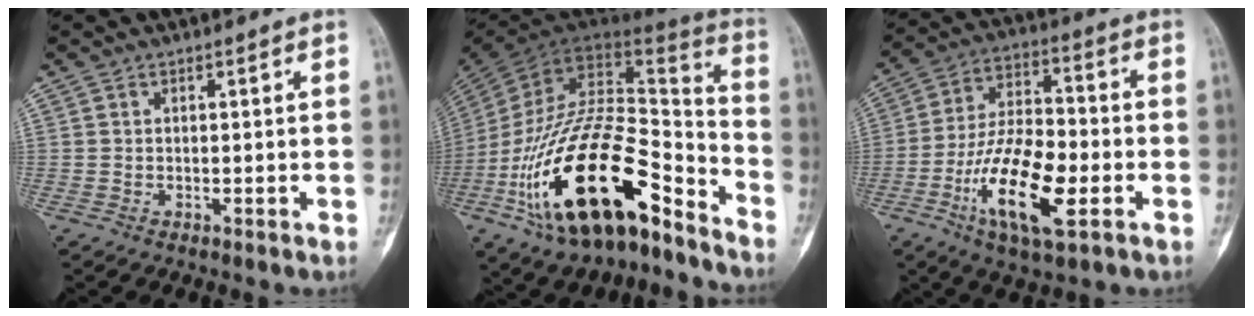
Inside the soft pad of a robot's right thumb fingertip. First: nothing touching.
{"total": 30.1, "force": [-15.5, 13.3, 22.1], "torque": [-0.400, 0.073, -0.259]}
{"total": 17.2, "force": [-5.7, 6.7, 14.8], "torque": [-0.271, 0.021, -0.098]}